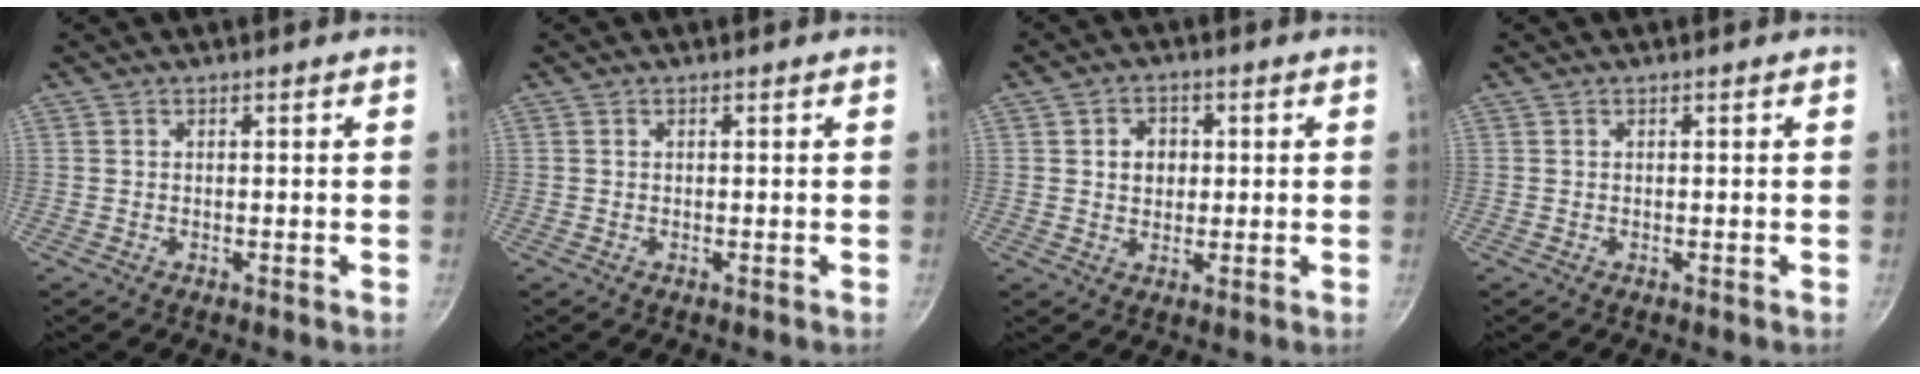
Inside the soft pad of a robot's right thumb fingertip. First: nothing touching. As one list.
[{"total": 0.0}, {"total": 4.7, "force": [0.8, 3.9, 2.4], "torque": [-0.017, 0.003, 0.011]}, {"total": 0.0}]